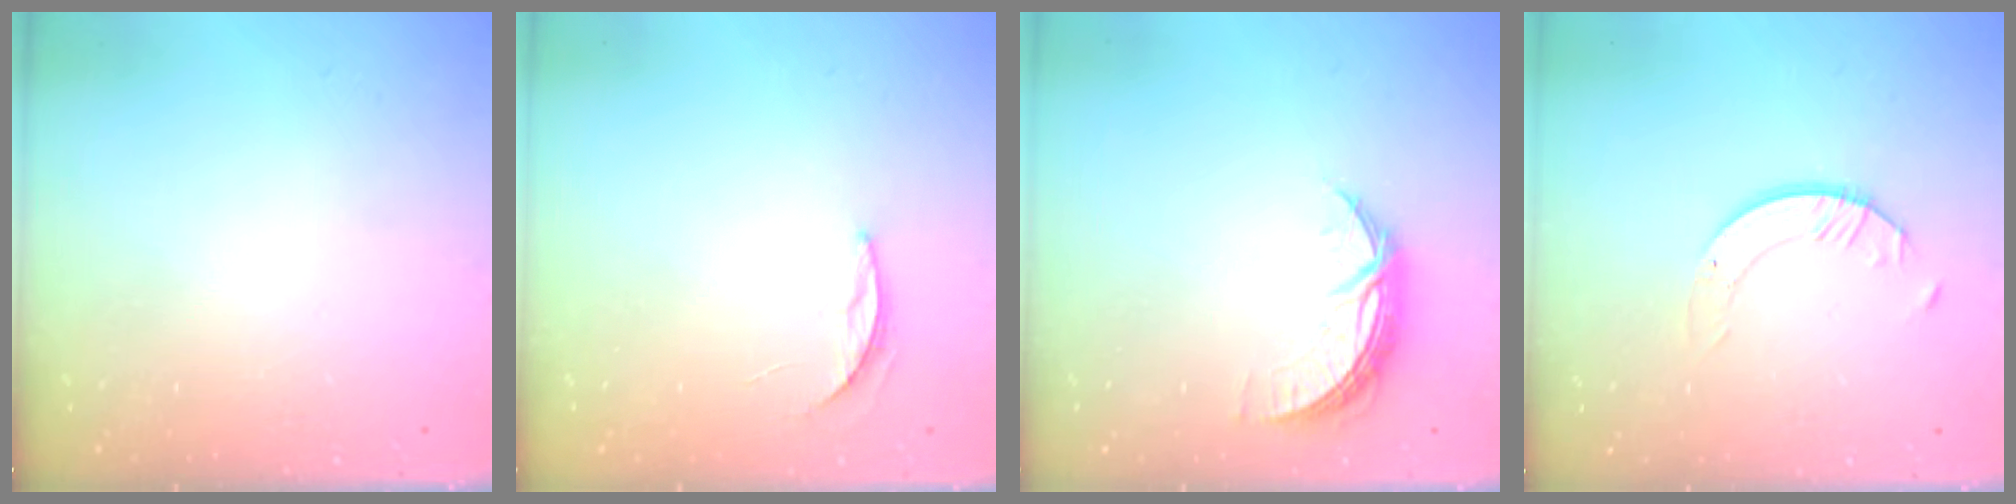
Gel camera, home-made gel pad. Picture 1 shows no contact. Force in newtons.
{"total": 4.5, "press": 4.4, "slide": 0.4}
{"total": 7.6, "press": 7.6, "slide": 0.1}
{"total": 2.0, "press": 2.0, "slide": 0.2}